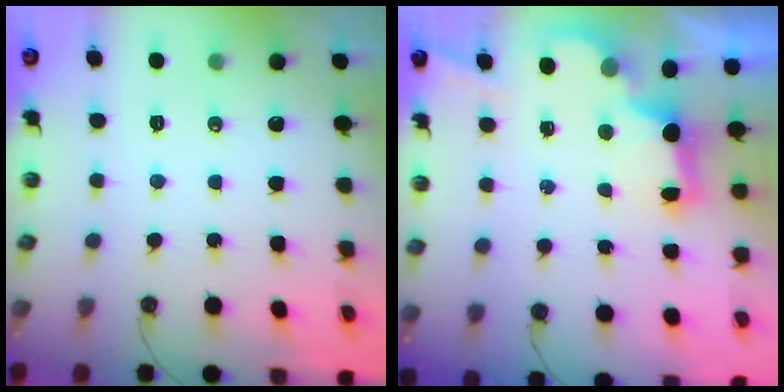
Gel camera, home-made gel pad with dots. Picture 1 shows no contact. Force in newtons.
{"total": 2.7, "press": 2.6, "slide": 0.9}